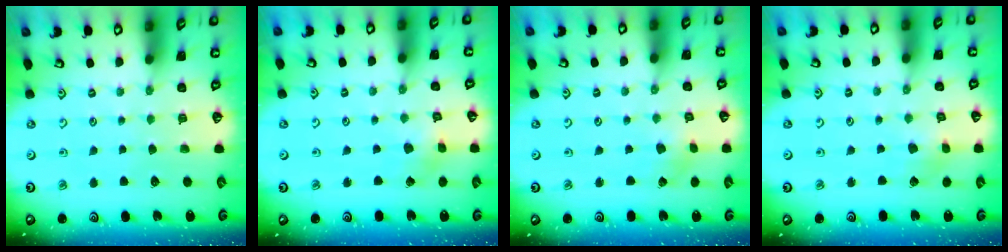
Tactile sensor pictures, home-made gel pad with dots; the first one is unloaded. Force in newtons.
{"total": 2.3, "press": 2.3, "slide": 0.4}
{"total": 1.6, "press": 1.6, "slide": 0.2}
{"total": 3.0, "press": 3.0, "slide": 0.2}